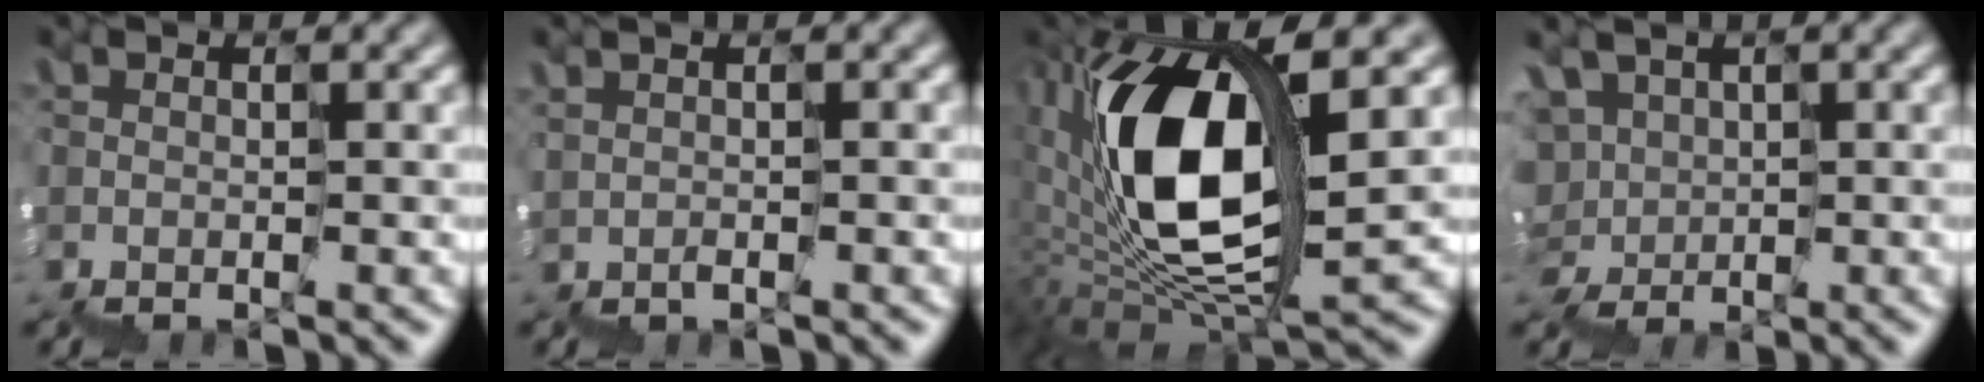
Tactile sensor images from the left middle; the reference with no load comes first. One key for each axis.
{"total": 0.8, "fx": 0.3, "fy": -0.6, "fz": 0.3, "tx": 0.000, "ty": 0.002, "tz": 0.010}
{"total": 10.6, "fx": 3.2, "fy": 3.6, "fz": 9.4, "tx": -0.187, "ty": 0.010, "tz": 0.064}
{"total": 5.0, "fx": 2.1, "fy": 4.3, "fz": 1.3, "tx": -0.032, "ty": 0.031, "tz": 0.005}